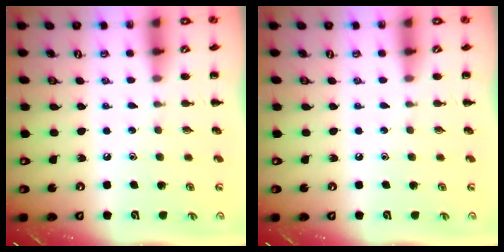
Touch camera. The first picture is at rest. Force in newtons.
{"total": 0.0}